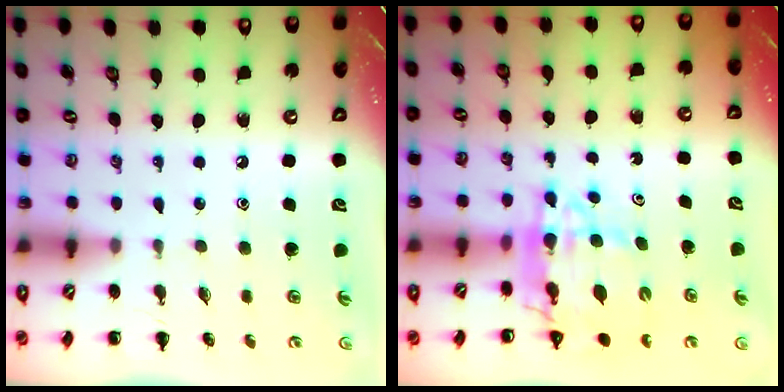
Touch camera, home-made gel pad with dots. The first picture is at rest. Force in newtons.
{"total": 10.5, "press": 10.0, "slide": 3.3}